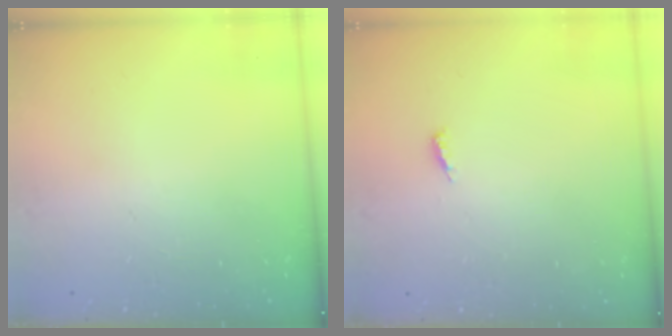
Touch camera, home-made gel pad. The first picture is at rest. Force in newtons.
{"total": 3.9, "press": 3.9, "slide": 0.4}